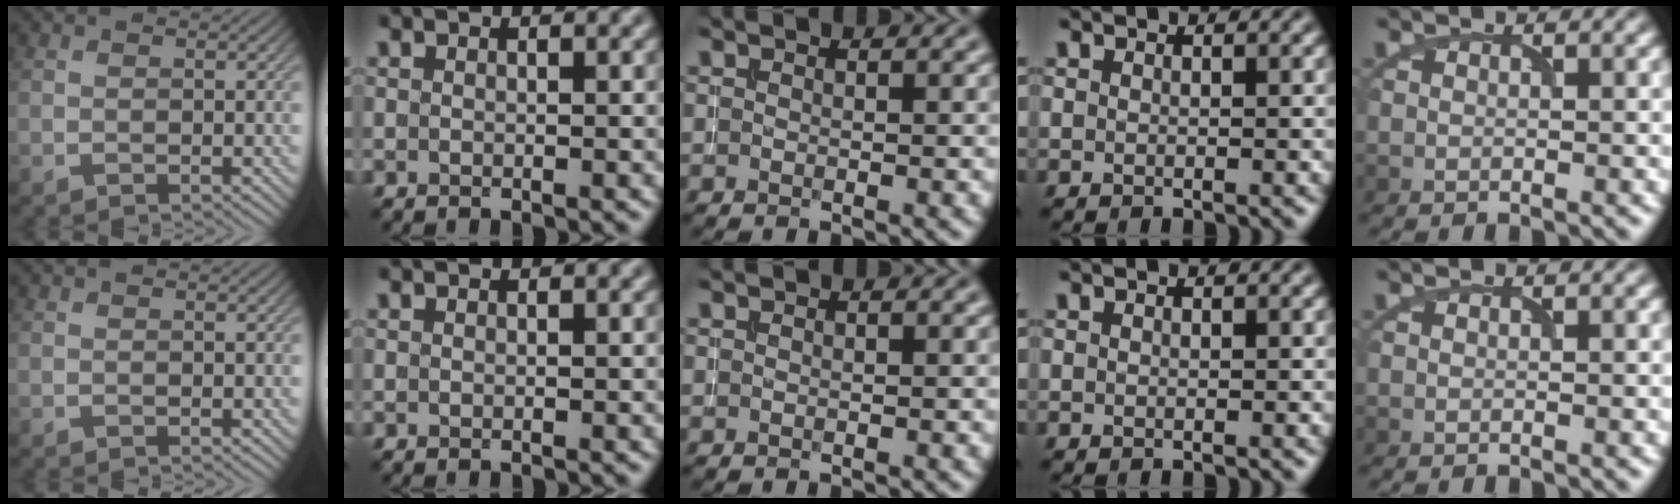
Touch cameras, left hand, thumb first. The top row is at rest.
{}